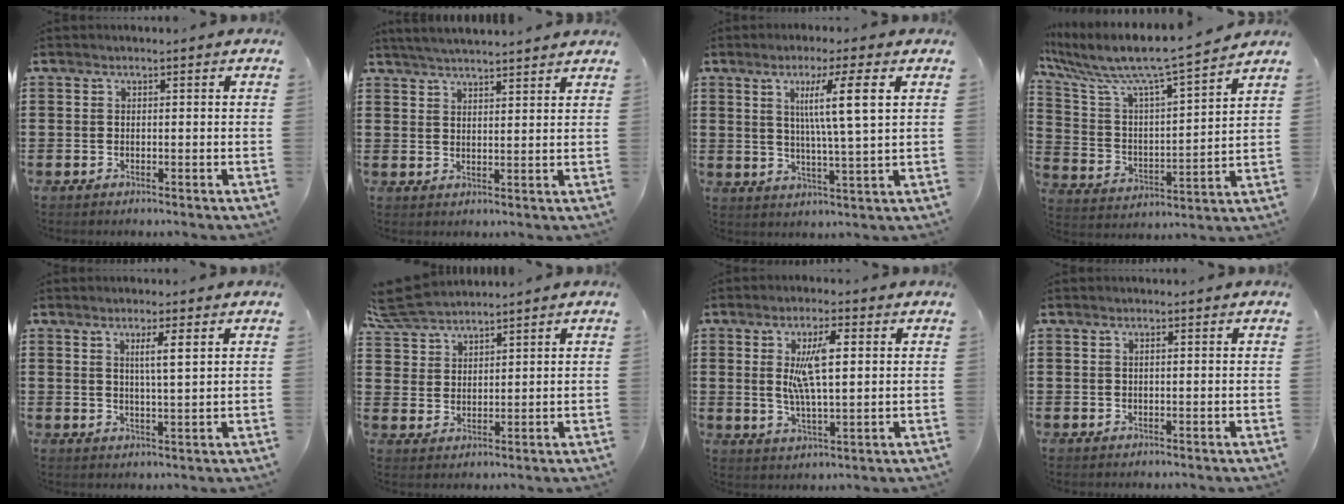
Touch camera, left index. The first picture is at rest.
{"total": 3.4, "force": [3.4, -0.5, 0.2], "torque": [-0.016, -0.010, 0.061]}
{"total": 8.2, "force": [3.0, 0.0, 7.6], "torque": [-0.146, -0.003, 0.044]}
{"total": 8.6, "force": [7.5, 0.3, 4.0], "torque": [-0.113, -0.058, 0.120]}
{"total": 3.7, "force": [1.7, 0.1, 3.2], "torque": [-0.059, -0.006, 0.025]}
{"total": 6.0, "force": [5.5, 1.9, 1.3], "torque": [-0.050, -0.011, 0.103]}
{"total": 7.7, "force": [2.2, 2.4, 7.0], "torque": [-0.144, 0.004, 0.031]}
{"total": 0.5, "force": [0.3, 0.1, 0.5], "torque": [-0.010, 0.001, 0.005]}